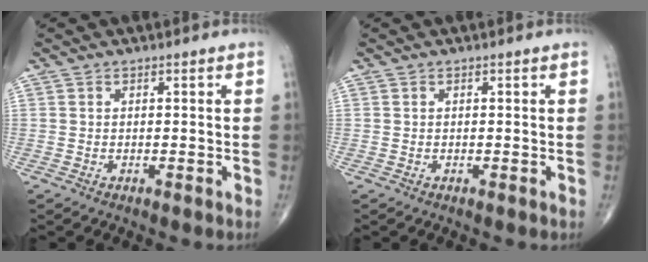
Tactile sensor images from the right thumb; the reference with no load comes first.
{"total": 0.0}